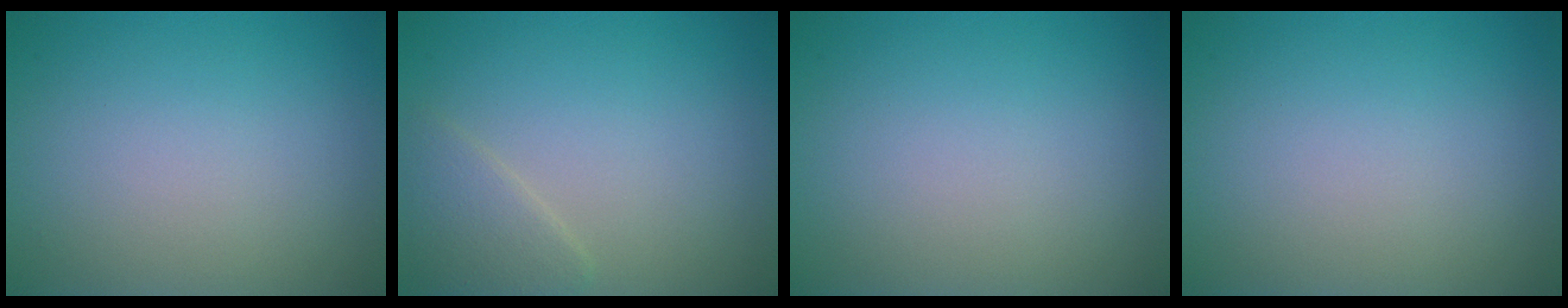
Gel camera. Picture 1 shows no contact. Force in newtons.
{"total": 2.1, "press": 2.1, "slide": 0.1}
{"total": 0.0}
{"total": 0.0}